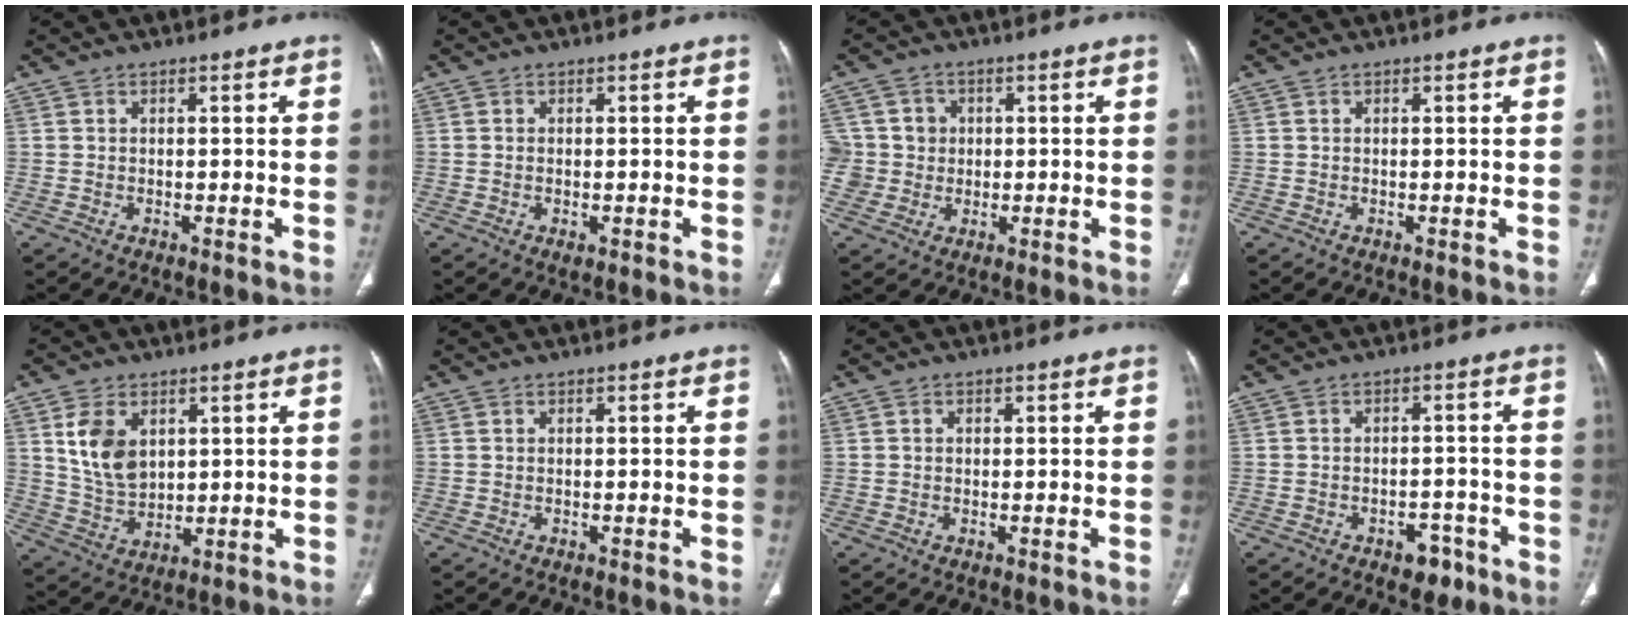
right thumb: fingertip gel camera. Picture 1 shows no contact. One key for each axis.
{"total": 1.1, "fx": -0.3, "fy": 0.7, "fz": 0.8, "tx": -0.017, "ty": -0.002, "tz": -0.003}
{"total": 6.8, "fx": 0.2, "fy": 6.7, "fz": 0.7, "tx": 0.017, "ty": 0.013, "tz": 0.004}
{"total": 0.0}
{"total": 9.5, "fx": 3.2, "fy": 6.3, "fz": 6.2, "tx": -0.099, "ty": -0.017, "tz": 0.073}
{"total": 0.0}
{"total": 0.5, "fx": 0.1, "fy": 0.5, "fz": 0.2, "tx": 0.001, "ty": 0.001, "tz": 0.001}
{"total": 4.9, "fx": -3.0, "fy": 3.2, "fz": 2.3, "tx": -0.010, "ty": 0.024, "tz": -0.036}